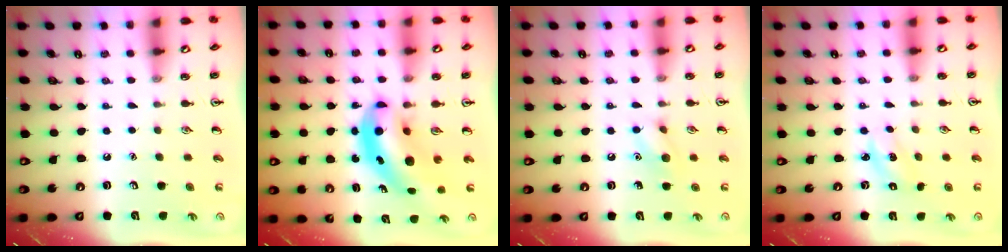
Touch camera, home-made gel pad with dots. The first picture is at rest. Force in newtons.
{"total": 7.9, "press": 7.5, "slide": 2.3}
{"total": 7.8, "press": 7.7, "slide": 1.4}
{"total": 2.4, "press": 2.3, "slide": 0.5}